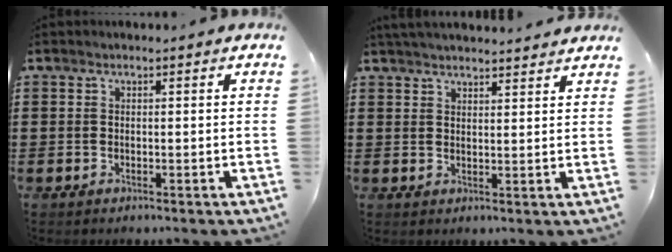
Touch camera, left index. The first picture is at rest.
{"total": 2.8, "force": [2.8, 0.0, 0.3], "torque": [-0.015, -0.004, 0.052]}